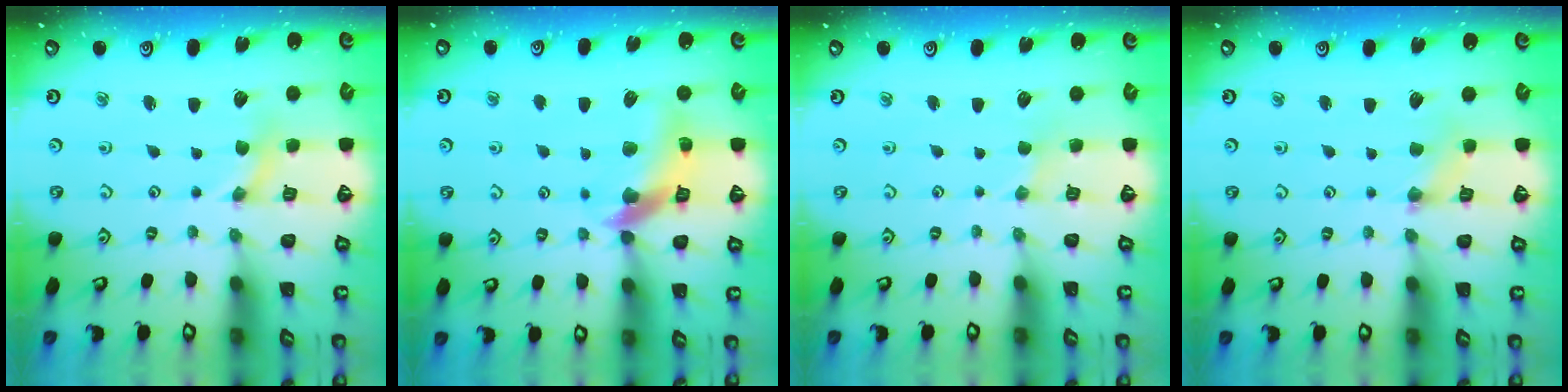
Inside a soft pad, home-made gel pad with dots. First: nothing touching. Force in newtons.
{"total": 12.9, "press": 12.9, "slide": 1.6}
{"total": 0.0}
{"total": 1.4, "press": 1.3, "slide": 0.3}